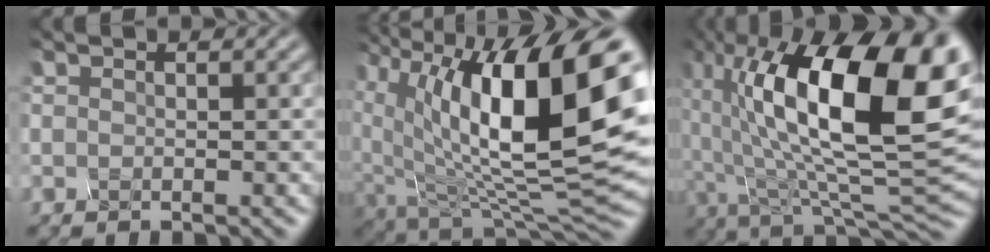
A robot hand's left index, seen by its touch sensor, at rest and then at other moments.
{"total": 16.8, "force": [3.6, 8.4, 14.1], "torque": [-0.236, 0.002, 0.070]}
{"total": 18.7, "force": [3.2, 8.5, 16.3], "torque": [-0.258, 0.007, 0.054]}